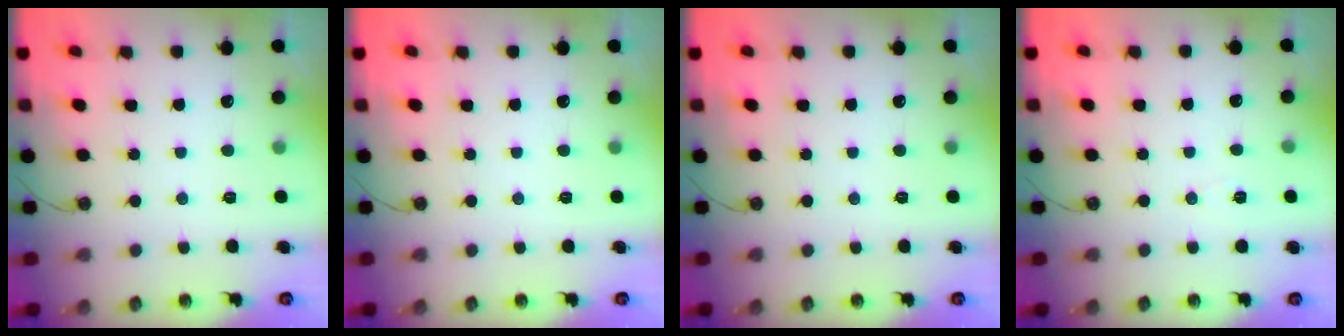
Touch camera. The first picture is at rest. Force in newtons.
{"total": 0.0}
{"total": 0.0}
{"total": 4.3, "press": 3.3, "slide": 2.8}